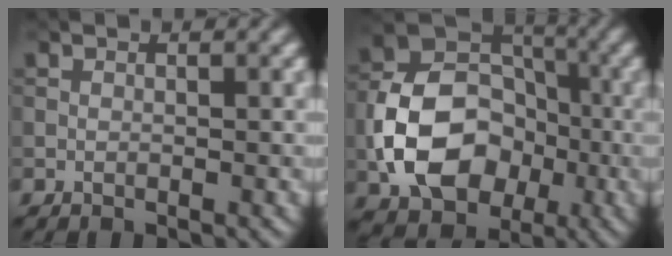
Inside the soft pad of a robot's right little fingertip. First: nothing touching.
{"total": 10.8, "force": [-2.8, 8.0, 6.7], "torque": [-0.123, 0.000, -0.054]}